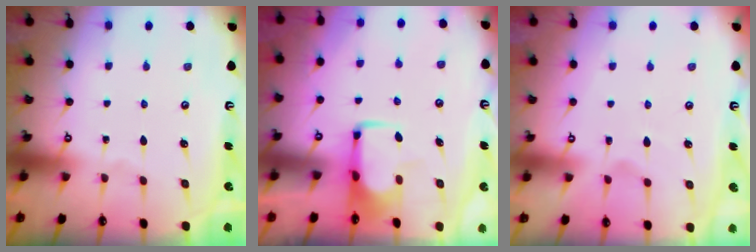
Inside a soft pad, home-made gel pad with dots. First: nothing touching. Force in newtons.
{"total": 1.9, "press": 1.9, "slide": 0.4}
{"total": 1.1, "press": 0.2, "slide": 1.1}